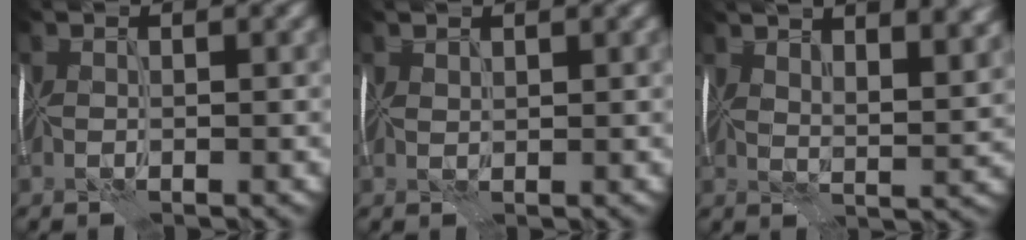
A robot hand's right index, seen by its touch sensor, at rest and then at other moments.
{"total": 0.6, "force": [0.5, -0.3, -0.2], "torque": [0.005, 0.000, 0.015]}
{"total": 11.1, "force": [6.7, 4.4, 7.7], "torque": [-0.093, 0.038, 0.073]}